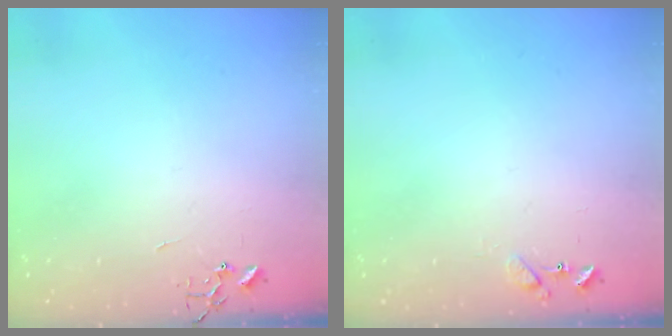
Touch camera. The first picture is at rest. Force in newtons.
{"total": 6.7, "press": 6.6, "slide": 0.8}